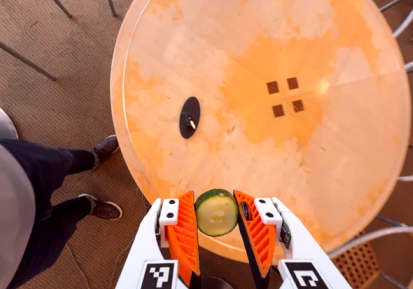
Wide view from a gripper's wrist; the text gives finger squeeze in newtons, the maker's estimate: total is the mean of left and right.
{"total": 9.0, "left": 8.8, "right": 9.1}